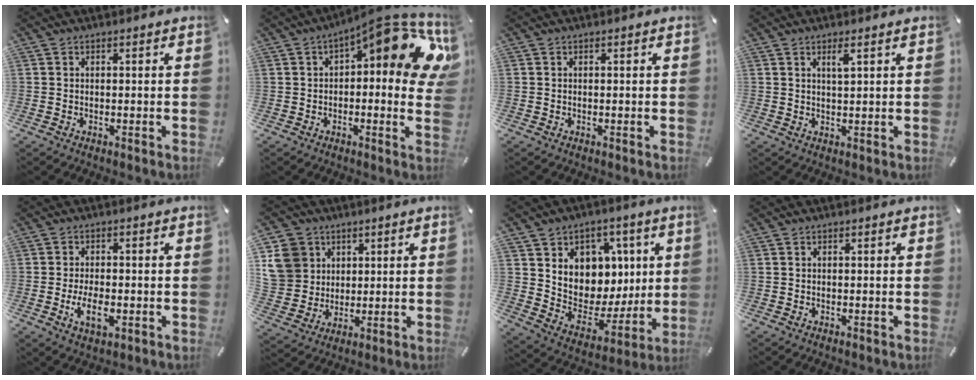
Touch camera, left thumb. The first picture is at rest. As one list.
[{"total": 14.6, "force": [5.2, 4.8, 12.8], "torque": [-0.156, -0.047, 0.080]}, {"total": 0.0}, {"total": 2.3, "force": [1.2, 0.3, 1.8], "torque": [-0.031, -0.002, 0.019]}, {"total": 6.6, "force": [-2.1, 3.6, 5.1], "torque": [-0.100, 0.000, -0.041]}, {"total": 11.2, "force": [4.1, 10.1, 2.5], "torque": [-0.065, -0.009, 0.085]}, {"total": 10.1, "force": [2.9, 9.5, 2.2], "torque": [-0.027, -0.042, 0.062]}, {"total": 0.0}]